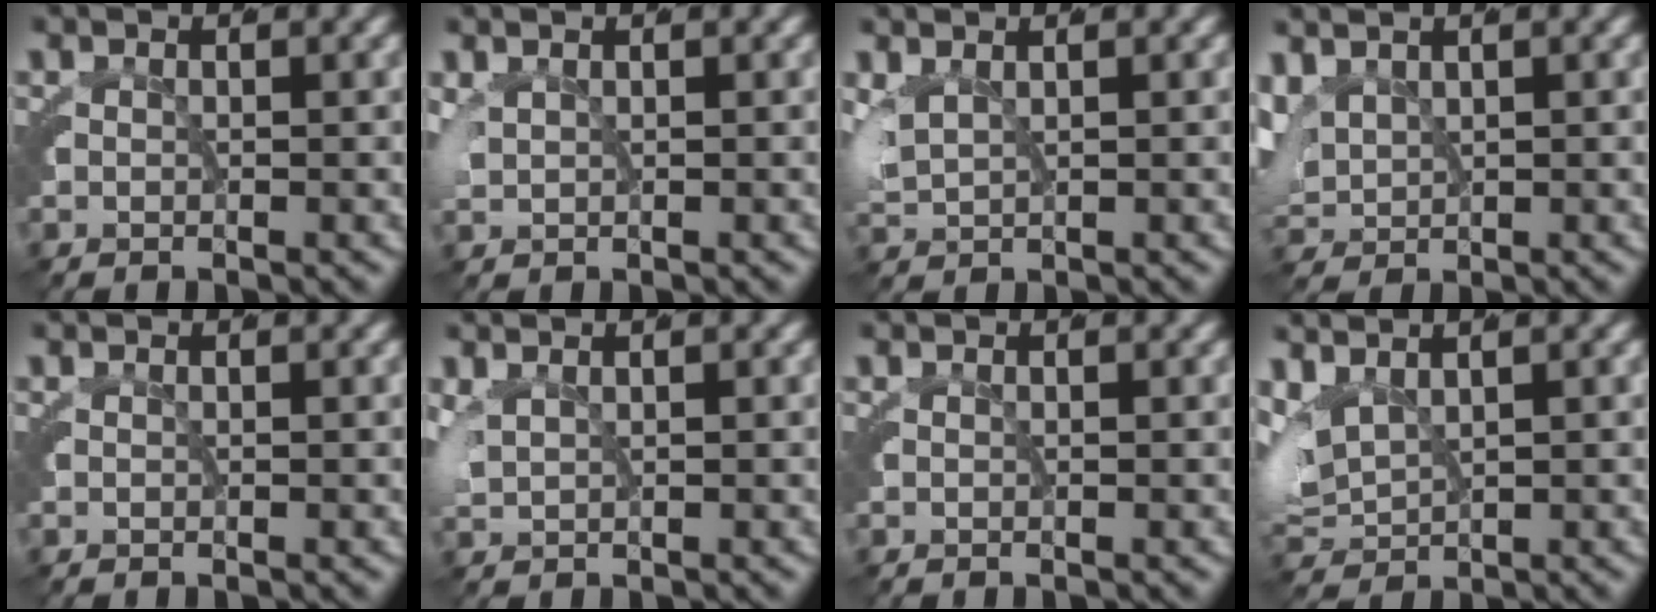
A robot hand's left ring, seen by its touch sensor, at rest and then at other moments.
{"total": 2.0, "force": [1.1, 1.2, 1.1], "torque": [-0.031, -0.001, 0.024]}
{"total": 3.2, "force": [1.4, 2.2, 2.0], "torque": [-0.056, -0.006, 0.032]}
{"total": 4.0, "force": [1.4, 3.1, 2.1], "torque": [-0.074, -0.013, 0.036]}
{"total": 0.0}
{"total": 2.5, "force": [1.3, 1.6, 1.5], "torque": [-0.042, -0.002, 0.028]}
{"total": 0.0}
{"total": 6.1, "force": [1.2, 4.8, 3.5], "torque": [-0.107, -0.014, 0.026]}